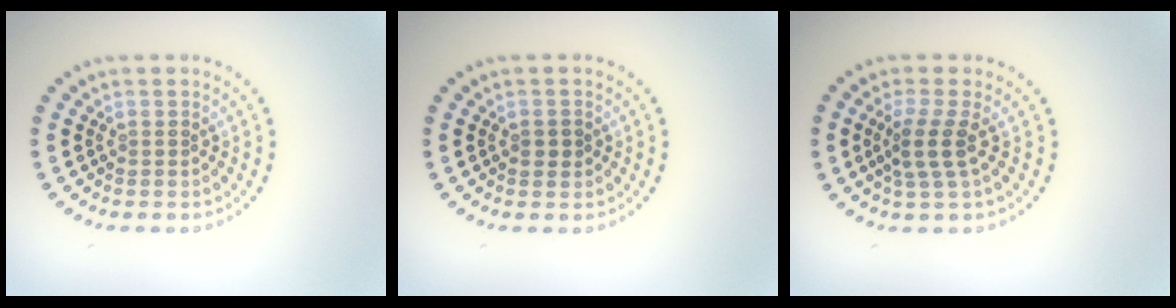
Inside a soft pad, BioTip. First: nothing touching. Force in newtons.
{"total": 1.3, "press": 1.3, "slide": 0.1}
{"total": 2.5, "press": 1.9, "slide": 1.7}